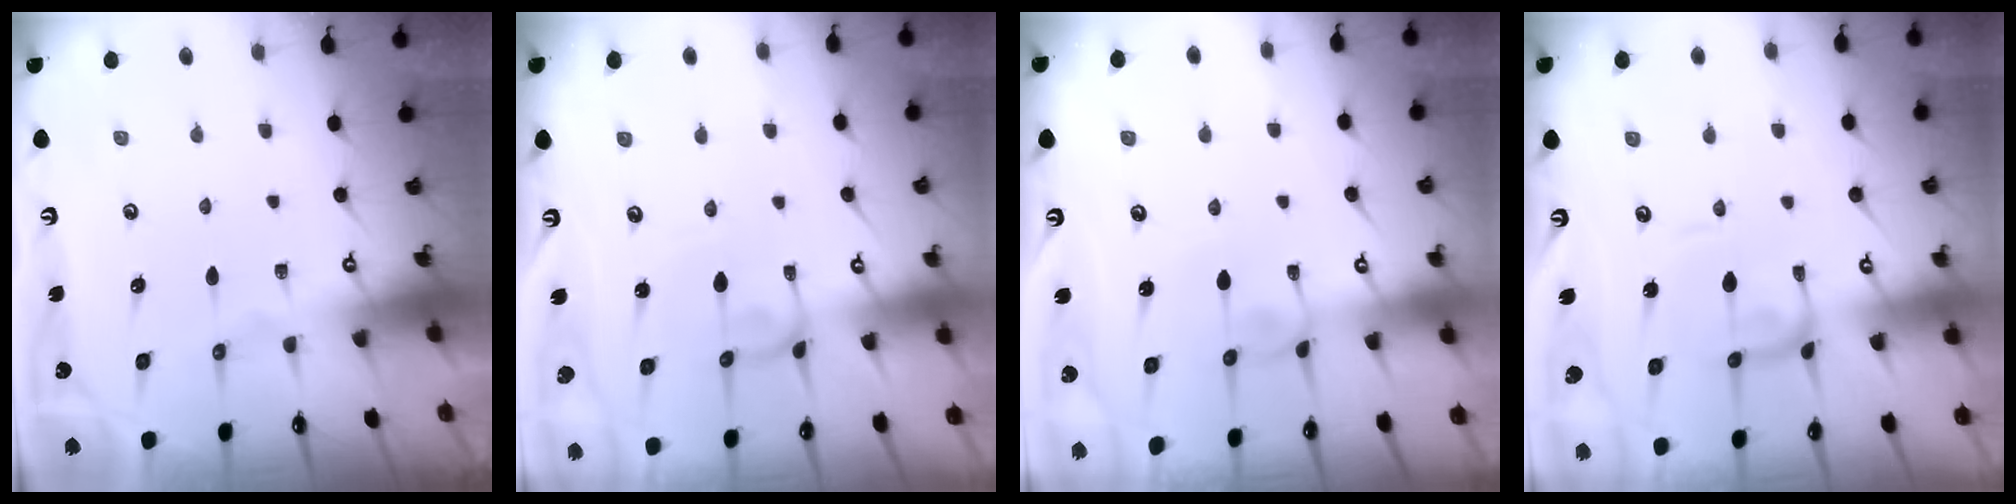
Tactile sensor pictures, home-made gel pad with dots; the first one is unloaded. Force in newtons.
{"total": 2.4, "press": 2.4, "slide": 0.1}
{"total": 2.1, "press": 2.1, "slide": 0.1}
{"total": 0.0}